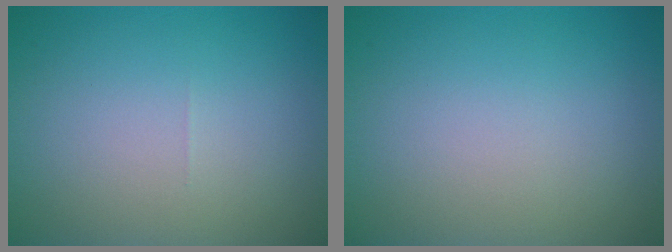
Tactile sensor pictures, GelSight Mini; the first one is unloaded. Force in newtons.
{"total": 0.0}